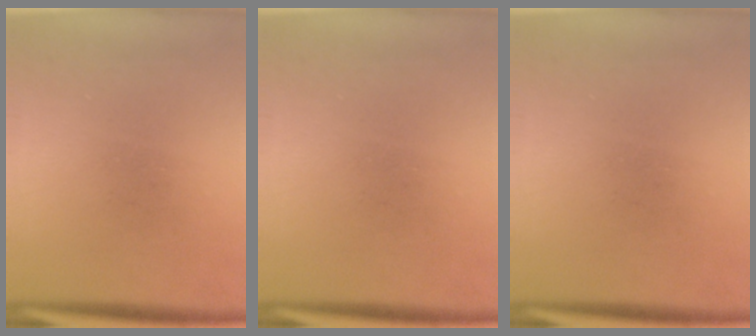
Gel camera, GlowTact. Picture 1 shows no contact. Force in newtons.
{"total": 0.0}
{"total": 0.0}